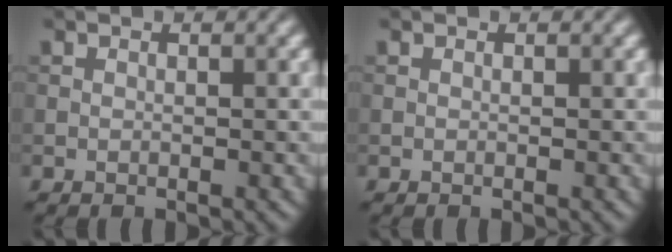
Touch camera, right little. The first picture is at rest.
{"total": 0.0}